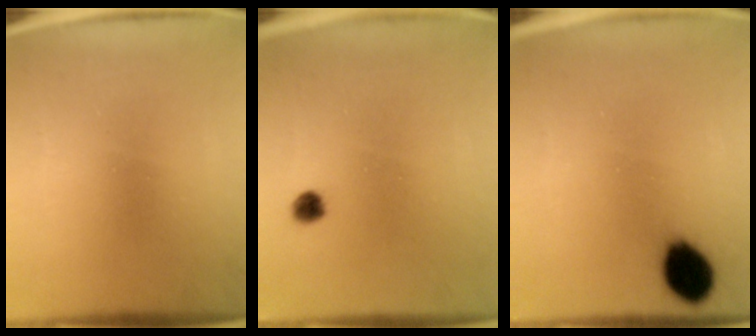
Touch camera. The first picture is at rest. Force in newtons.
{"total": 1.8}
{"total": 9.8}